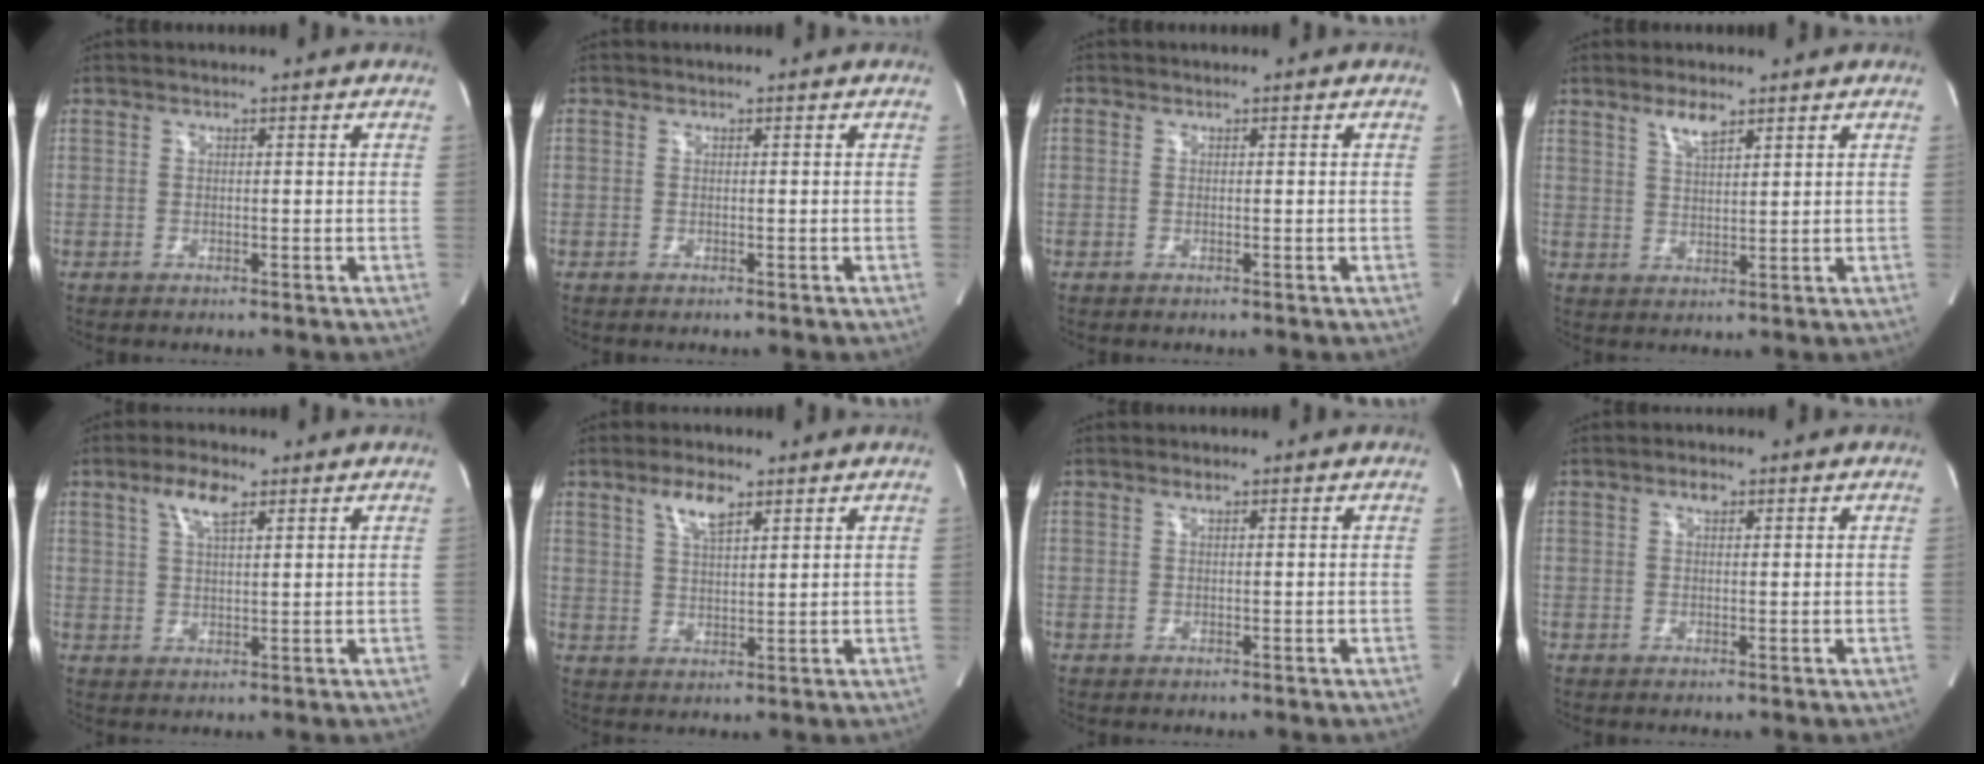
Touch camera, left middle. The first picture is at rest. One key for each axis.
{"total": 0.0}
{"total": 0.0}
{"total": 3.7, "fx": 2.7, "fy": 1.0, "fz": 2.4, "tx": -0.049, "ty": 0.000, "tz": 0.052}
{"total": 4.9, "fx": 2.8, "fy": 1.3, "fz": 3.8, "tx": -0.078, "ty": 0.007, "tz": 0.053}
{"total": 4.9, "fx": 3.1, "fy": 1.4, "fz": 3.6, "tx": -0.072, "ty": 0.002, "tz": 0.060}
{"total": 0.6, "fx": 0.5, "fy": 0.1, "fz": 0.4, "tx": -0.011, "ty": 0.002, "tz": 0.011}
{"total": 1.4, "fx": 0.8, "fy": 0.7, "fz": 0.9, "tx": -0.017, "ty": 0.004, "tz": 0.012}